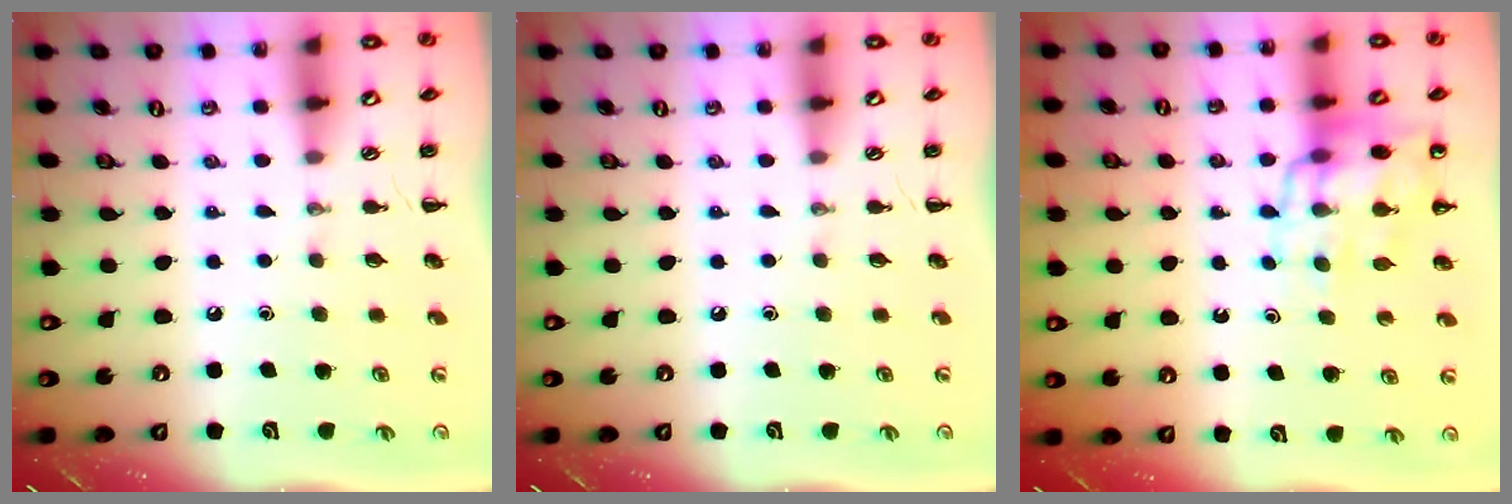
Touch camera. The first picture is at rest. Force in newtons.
{"total": 0.0}
{"total": 12.3, "press": 11.9, "slide": 2.9}